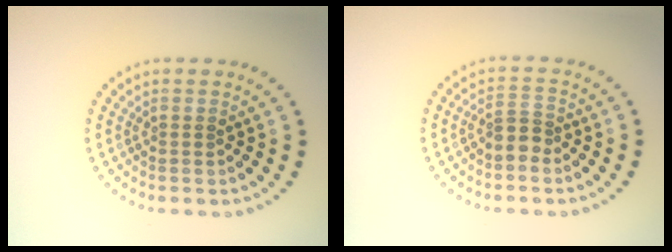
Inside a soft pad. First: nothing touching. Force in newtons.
{"total": 1.8, "press": 1.3, "slide": 1.2}